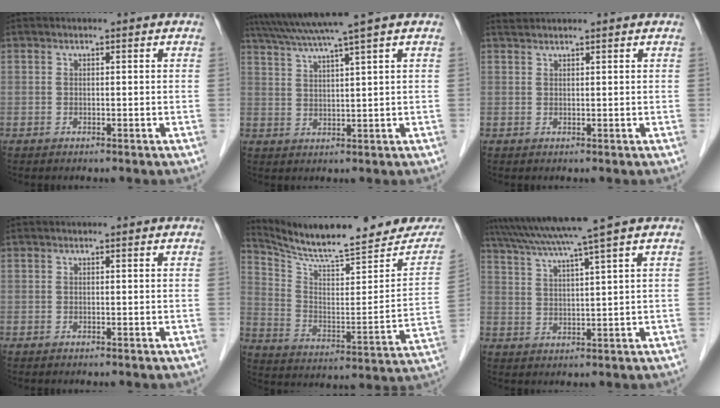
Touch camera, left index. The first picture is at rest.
{"total": 8.7, "force": [6.8, -2.0, 5.0], "torque": [-0.088, 0.019, 0.110]}
{"total": 2.2, "force": [2.2, -0.1, 0.5], "torque": [-0.005, 0.025, 0.042]}
{"total": 0.0}
{"total": 22.7, "force": [20.1, 2.8, 10.2], "torque": [-0.157, -0.047, 0.285]}
{"total": 9.9, "force": [7.8, -2.2, 5.8], "torque": [-0.102, 0.012, 0.123]}